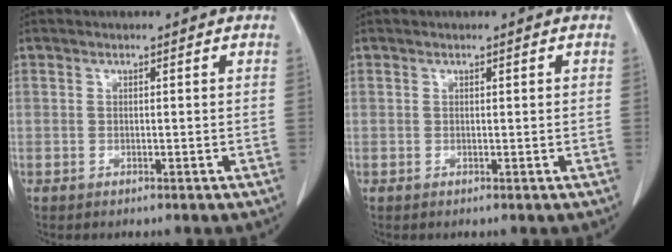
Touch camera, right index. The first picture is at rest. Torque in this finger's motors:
{"motor_torque": [-0.23, 0.14, -0.02, -0.01]}